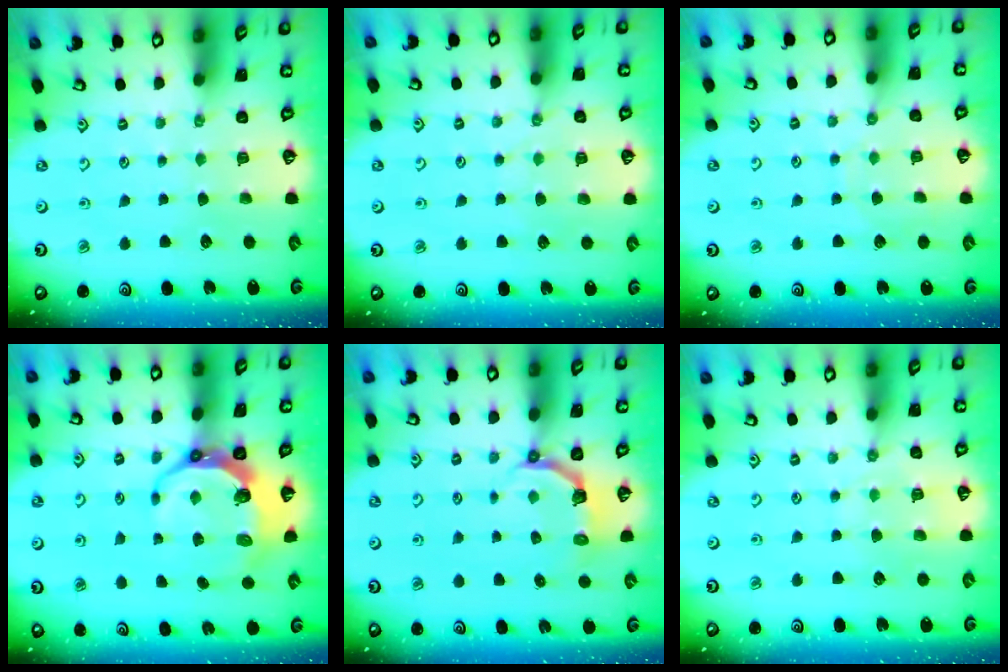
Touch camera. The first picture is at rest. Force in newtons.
{"total": 4.7, "press": 4.6, "slide": 0.6}
{"total": 6.3, "press": 6.3, "slide": 0.6}
{"total": 9.6, "press": 8.7, "slide": 4.0}
{"total": 4.5, "press": 2.7, "slide": 3.6}
{"total": 6.2, "press": 6.2, "slide": 1.0}